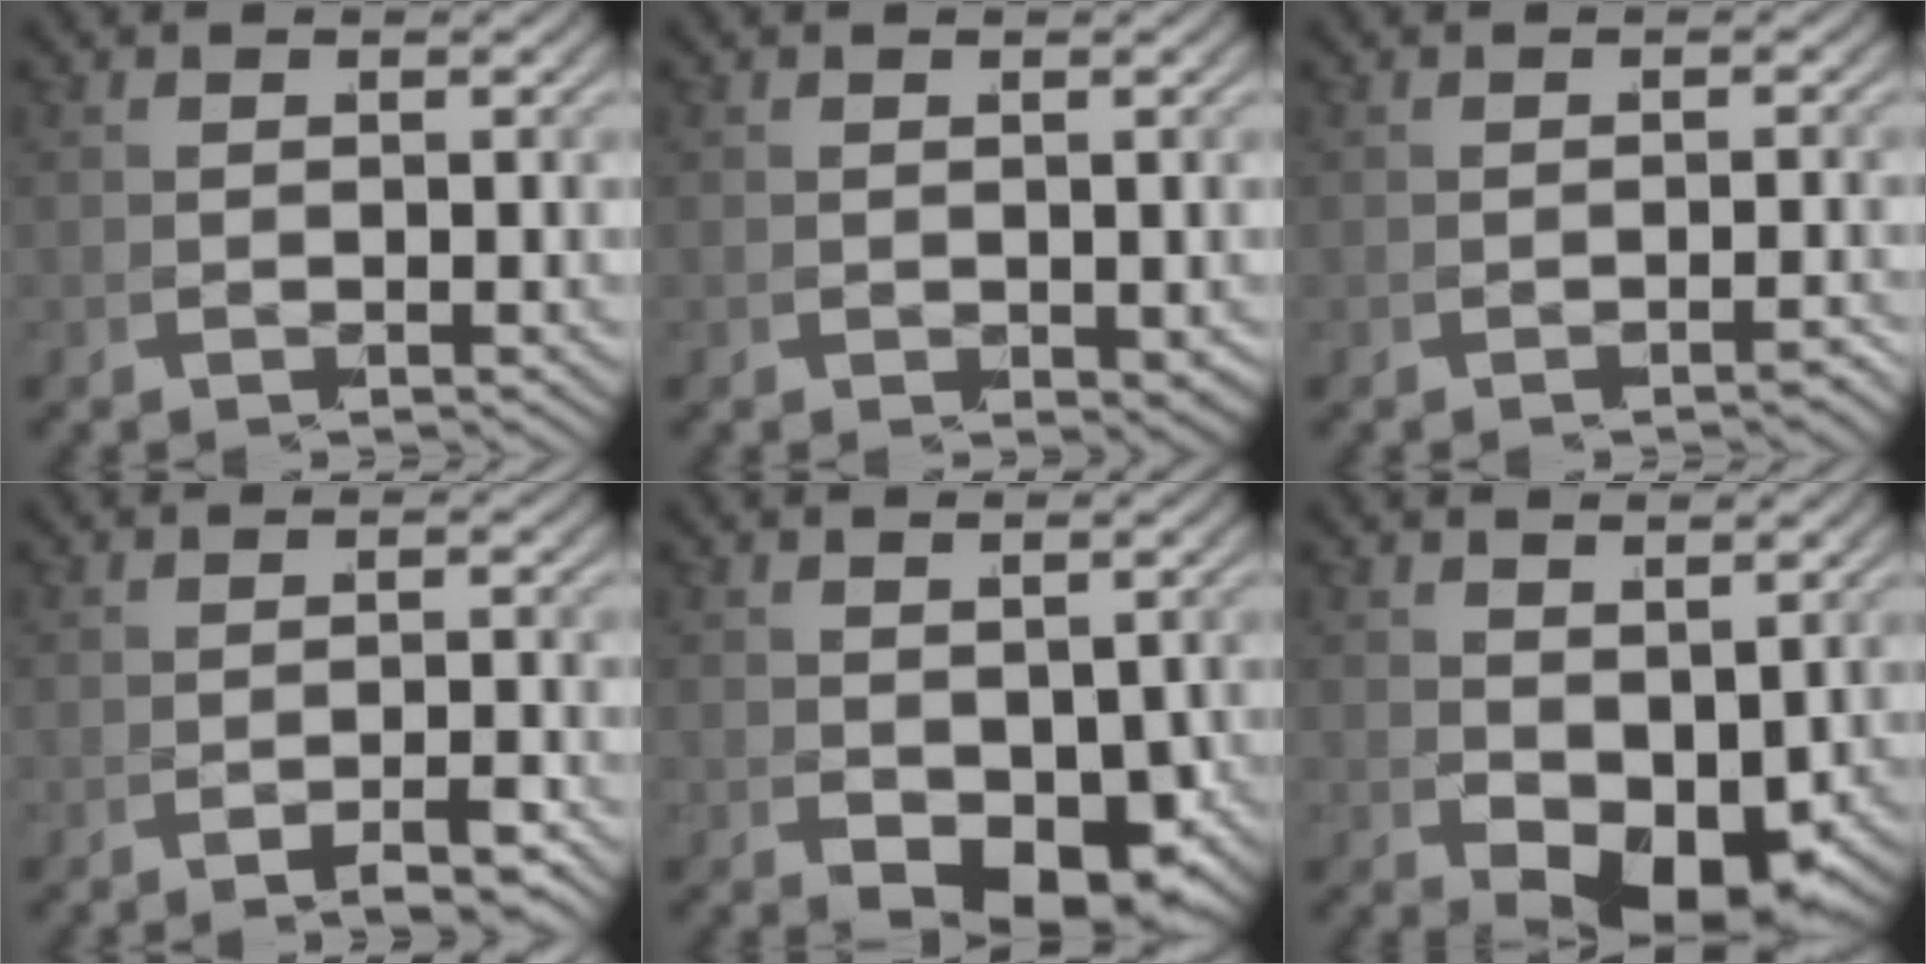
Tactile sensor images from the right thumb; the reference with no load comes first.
{"total": 0.6, "force": [0.0, 0.4, 0.4], "torque": [-0.007, -0.006, 0.007]}
{"total": 1.2, "force": [-1.0, -0.6, 0.1], "torque": [-0.013, -0.005, -0.014]}
{"total": 2.0, "force": [-1.7, -0.8, 0.6], "torque": [-0.020, 0.000, -0.027]}
{"total": 5.3, "force": [-1.5, 3.1, 4.0], "torque": [-0.077, -0.028, -0.008]}
{"total": 5.4, "force": [-0.8, 3.2, 4.3], "torque": [-0.080, -0.021, -0.001]}